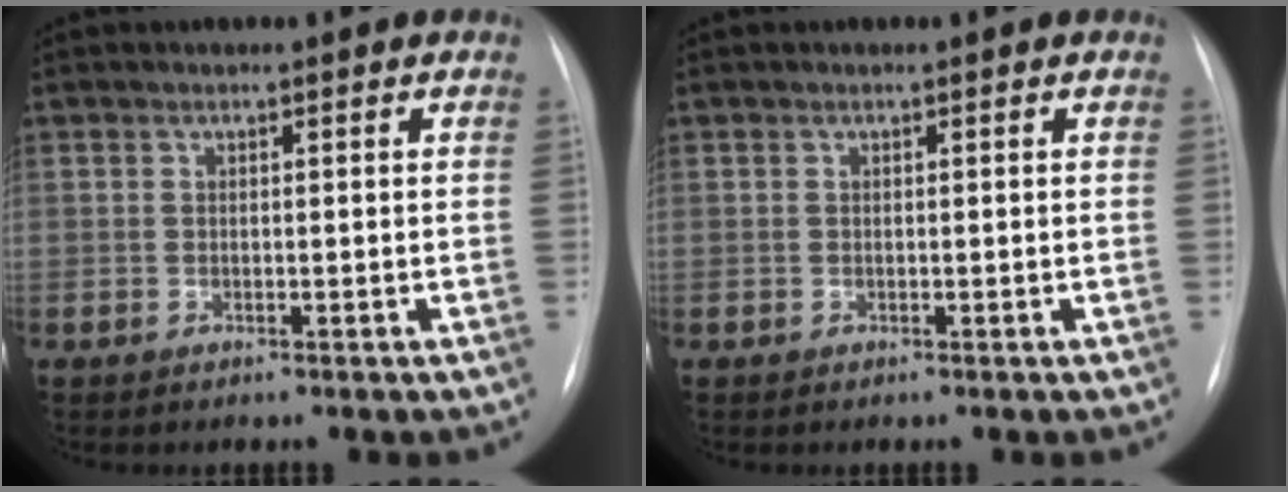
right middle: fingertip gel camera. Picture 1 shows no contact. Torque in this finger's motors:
{"motor_torque": [-0.04, -0.03, 0.00, 0.00]}